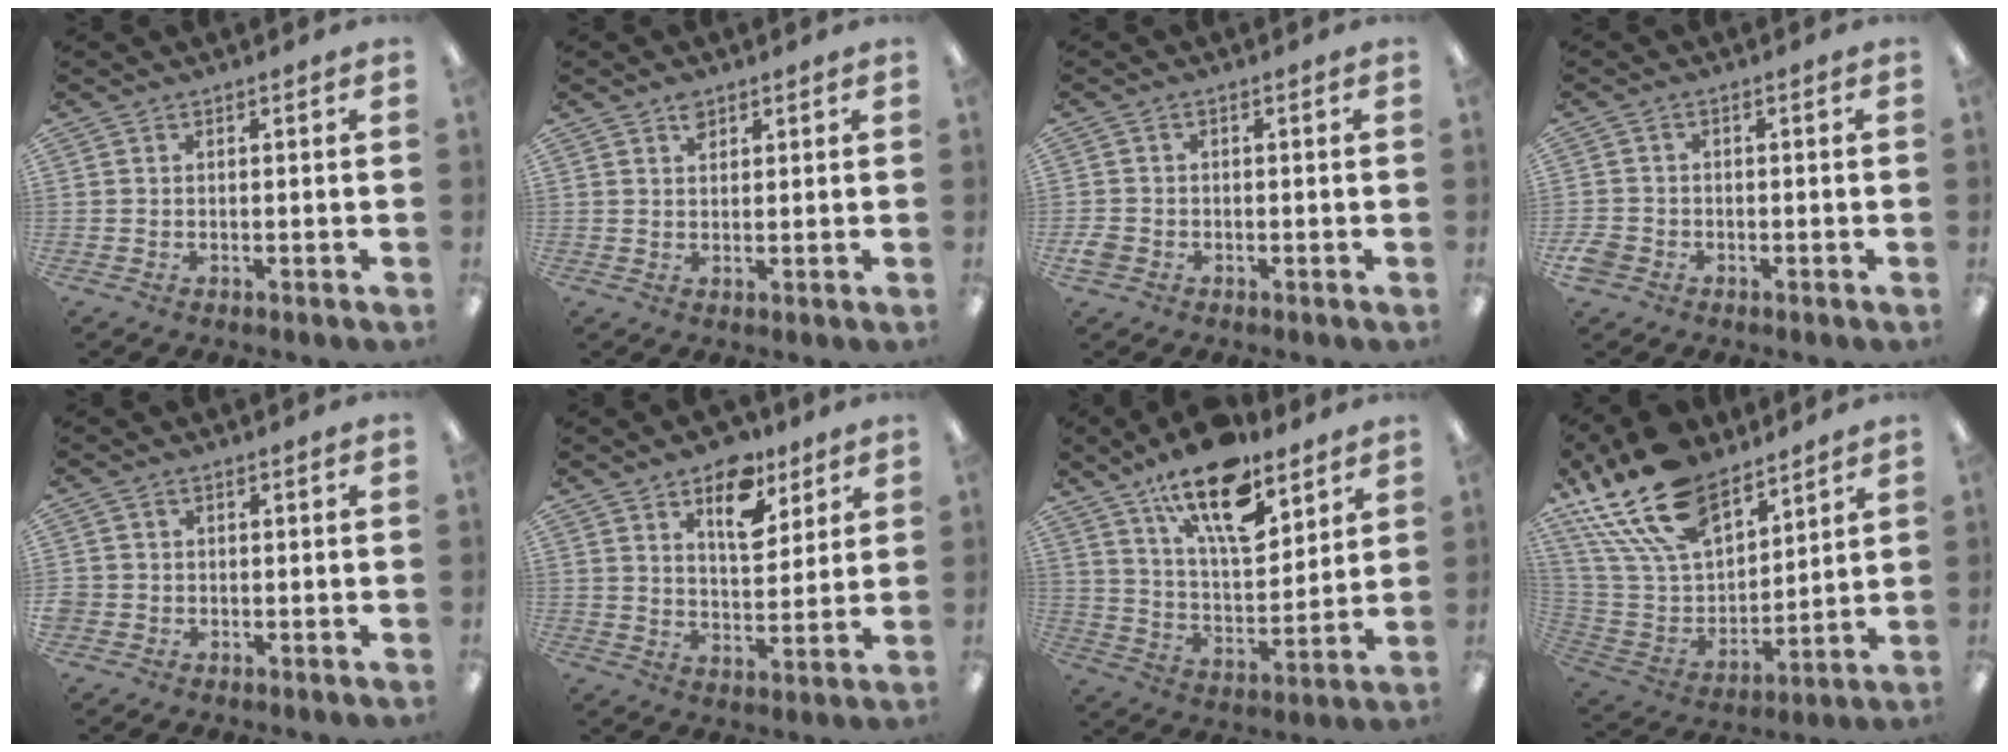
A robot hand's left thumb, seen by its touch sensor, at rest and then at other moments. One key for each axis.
{"total": 2.6, "fx": 1.8, "fy": 1.5, "fz": 1.2, "tx": -0.010, "ty": -0.006, "tz": 0.030}
{"total": 2.3, "fx": -1.0, "fy": 1.9, "fz": 0.9, "tx": -0.014, "ty": 0.005, "tz": -0.018}
{"total": 3.1, "fx": -1.7, "fy": 2.4, "fz": 1.1, "tx": -0.023, "ty": 0.007, "tz": -0.032}
{"total": 1.6, "fx": -0.4, "fy": 1.5, "fz": 0.3, "tx": -0.006, "ty": 0.005, "tz": -0.010}
{"total": 12.8, "fx": 7.7, "fy": 6.8, "fz": 7.6, "tx": -0.098, "ty": -0.035, "tz": 0.130}
{"total": 18.7, "fx": 12.6, "fy": 7.4, "fz": 11.5, "tx": -0.193, "ty": -0.063, "tz": 0.215}
{"total": 22.4, "fx": 15.7, "fy": 11.0, "fz": 11.5, "tx": -0.248, "ty": -0.084, "tz": 0.289}